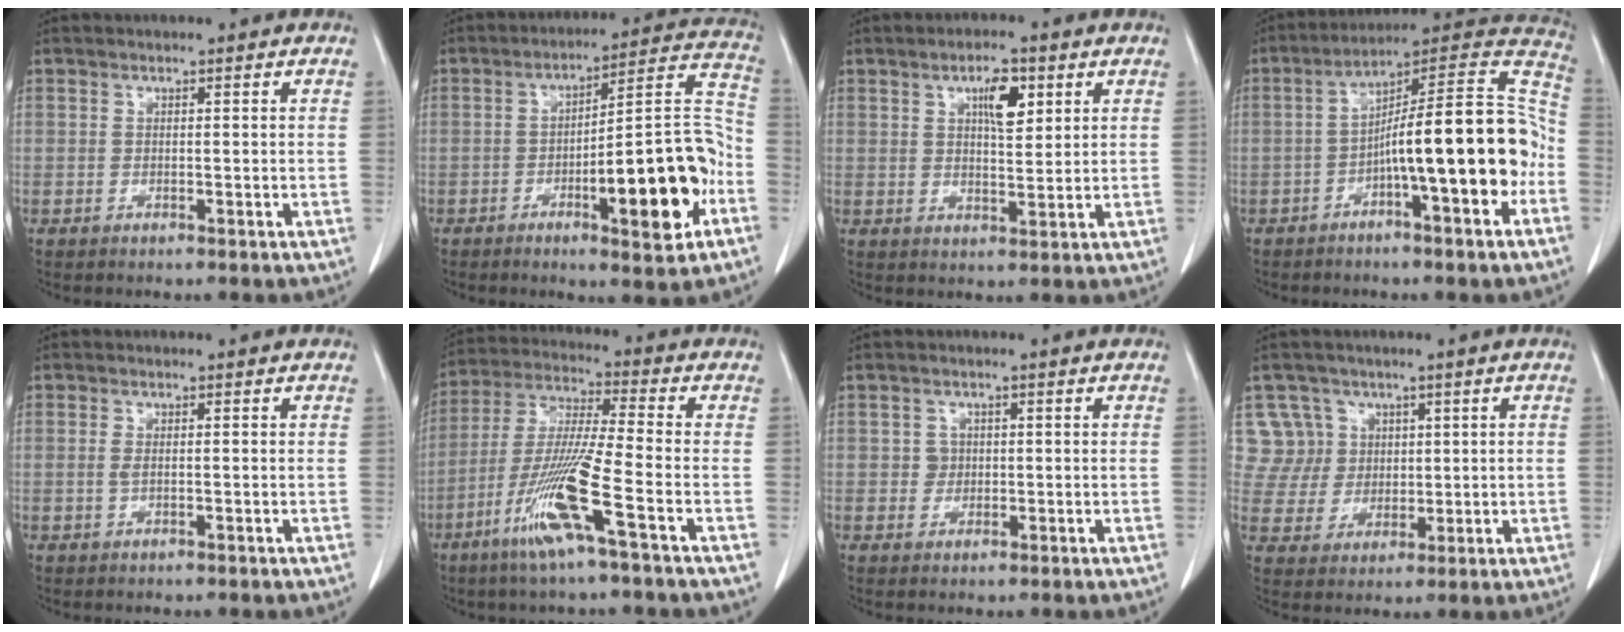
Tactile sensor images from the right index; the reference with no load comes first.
{"total": 16.7, "force": [-5.8, 3.0, 15.4], "torque": [-0.212, 0.024, -0.076]}
{"total": 5.4, "force": [2.4, 1.8, 4.5], "torque": [-0.079, 0.000, 0.040]}
{"total": 17.7, "force": [-4.3, 1.9, 17.1], "torque": [-0.251, 0.037, -0.064]}
{"total": 1.0, "force": [0.0, 0.3, 0.9], "torque": [-0.020, 0.000, 0.001]}
{"total": 12.7, "force": [-5.9, -0.8, 11.2], "torque": [-0.232, -0.017, -0.117]}
{"total": 1.7, "force": [0.2, 1.7, 0.3], "torque": [-0.002, 0.005, 0.005]}
{"total": 7.2, "force": [2.9, 6.6, -0.4], "torque": [0.017, 0.017, 0.065]}